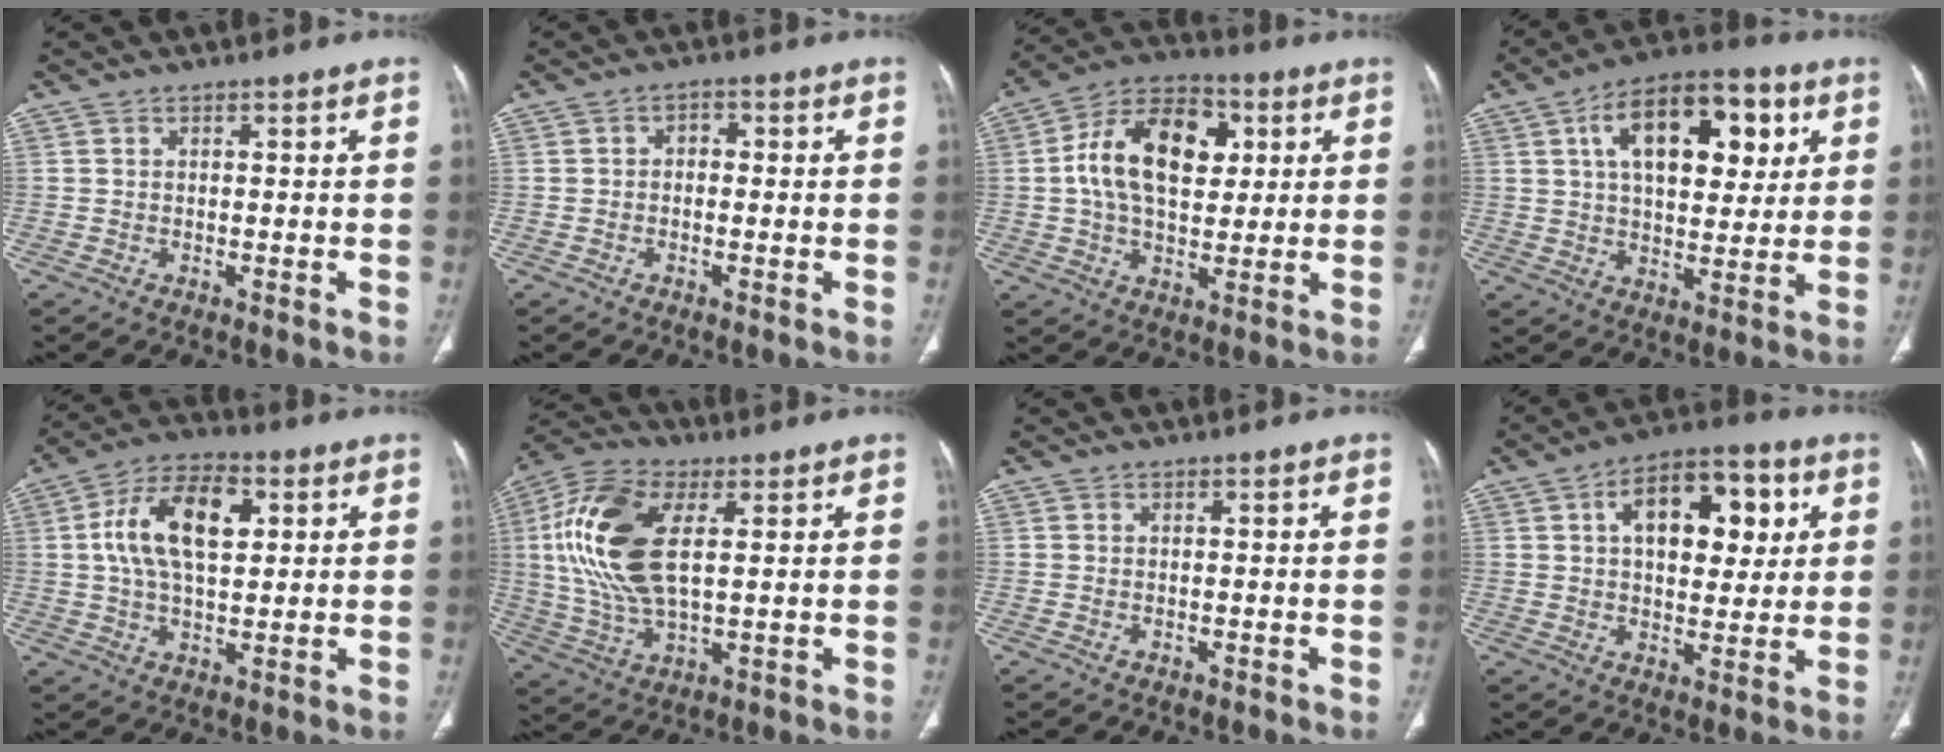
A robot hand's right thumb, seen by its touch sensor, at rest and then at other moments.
{"total": 2.0, "force": [-0.1, 1.5, 1.3], "torque": [-0.004, 0.010, -0.011]}
{"total": 17.0, "force": [3.3, 10.5, 13.0], "torque": [-0.200, 0.012, 0.049]}
{"total": 18.7, "force": [6.2, 10.2, 14.4], "torque": [-0.181, 0.003, 0.094]}
{"total": 14.1, "force": [3.2, 7.6, 11.4], "torque": [-0.203, 0.011, 0.053]}
{"total": 17.9, "force": [3.8, 8.8, 15.1], "torque": [-0.319, 0.004, 0.070]}
{"total": 0.0}
{"total": 15.3, "force": [4.4, 8.8, 11.8], "torque": [-0.131, 0.007, 0.065]}